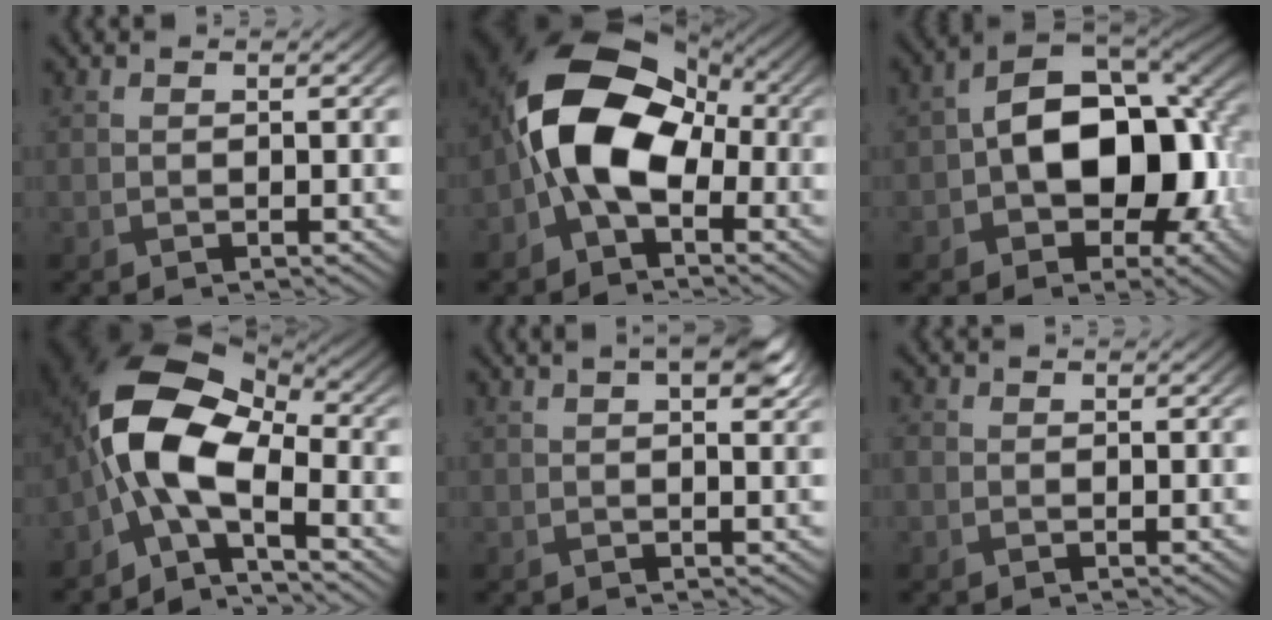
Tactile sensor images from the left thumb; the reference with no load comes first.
{"total": 13.4, "force": [-1.9, 8.6, 10.2], "torque": [-0.194, 0.012, -0.054]}
{"total": 14.4, "force": [-1.3, 9.4, 10.8], "torque": [-0.172, -0.006, -0.018]}
{"total": 11.8, "force": [-3.4, 5.8, 9.7], "torque": [-0.191, 0.008, -0.084]}
{"total": 5.2, "force": [2.7, 2.0, 3.9], "torque": [-0.054, 0.004, 0.032]}
{"total": 1.1, "force": [-0.2, 1.0, 0.4], "torque": [-0.006, -0.004, -0.005]}